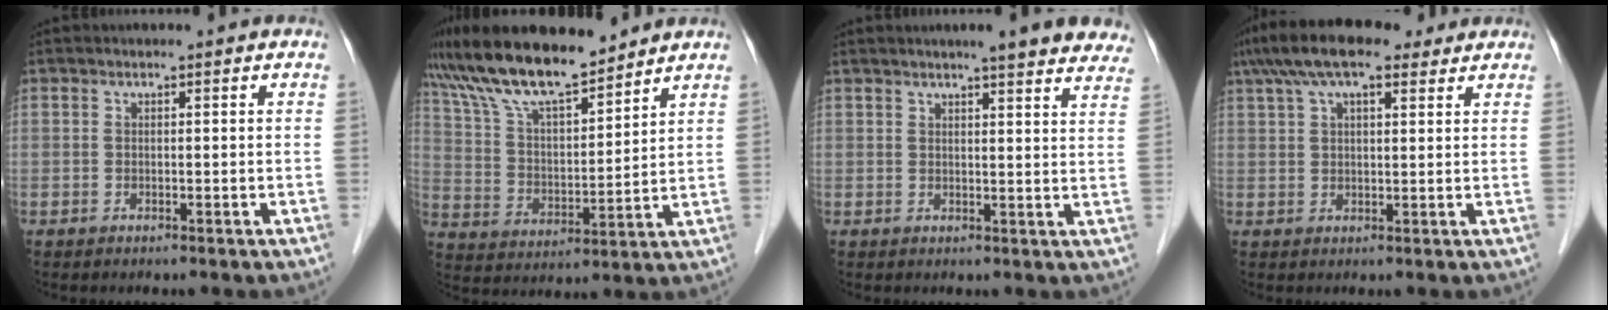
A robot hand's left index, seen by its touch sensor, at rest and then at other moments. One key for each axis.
{"total": 13.8, "fx": 11.8, "fy": 2.6, "fz": 6.7, "tx": -0.133, "ty": 0.009, "tz": 0.222}
{"total": 12.8, "fx": 10.9, "fy": 1.4, "fz": 6.5, "tx": -0.064, "ty": 0.003, "tz": 0.114}
{"total": 11.9, "fx": 8.5, "fy": 3.8, "fz": 7.4, "tx": -0.142, "ty": 0.056, "tz": 0.147}